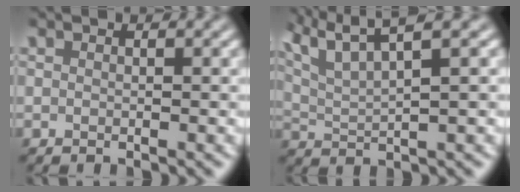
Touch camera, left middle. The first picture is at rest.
{"total": 7.4, "force": [5.1, 1.9, 5.1], "torque": [-0.091, 0.028, 0.070]}